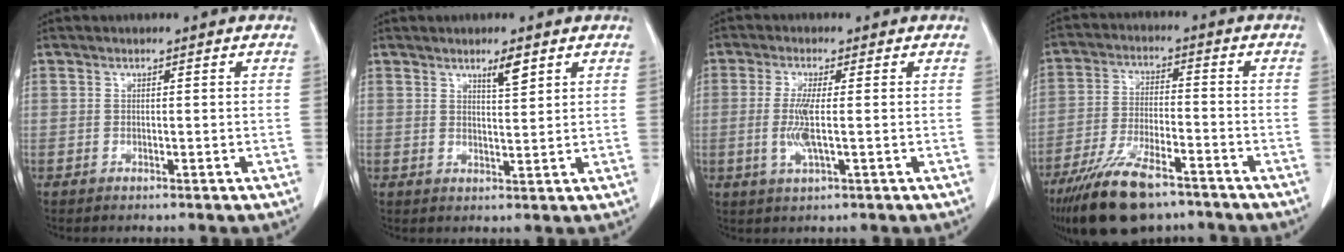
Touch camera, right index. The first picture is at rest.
{"total": 2.9, "force": [2.0, 0.4, 2.1], "torque": [-0.038, -0.003, 0.034]}
{"total": 4.7, "force": [-0.3, 0.6, 4.6], "torque": [-0.103, -0.008, -0.003]}
{"total": 13.5, "force": [-9.9, 3.9, 8.4], "torque": [-0.162, -0.023, -0.174]}